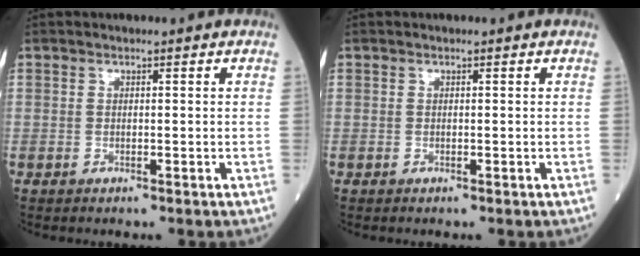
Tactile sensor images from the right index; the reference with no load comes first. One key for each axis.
{"total": 0.0}